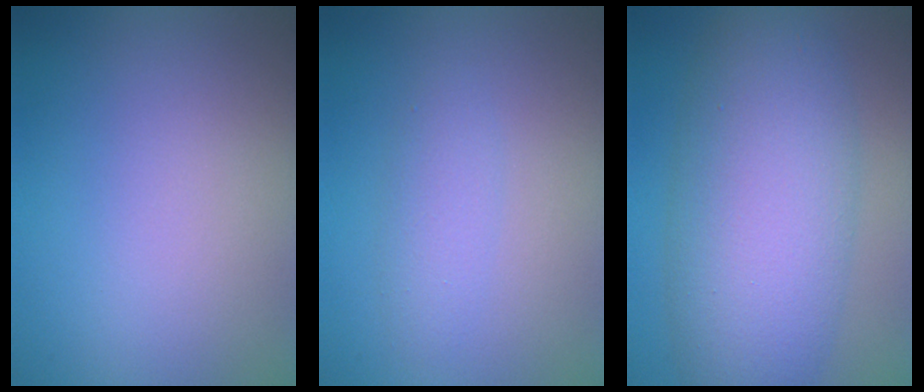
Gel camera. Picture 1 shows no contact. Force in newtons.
{"total": 1.9, "press": 1.9, "slide": 0.0}
{"total": 9.6, "press": 9.6, "slide": 0.2}